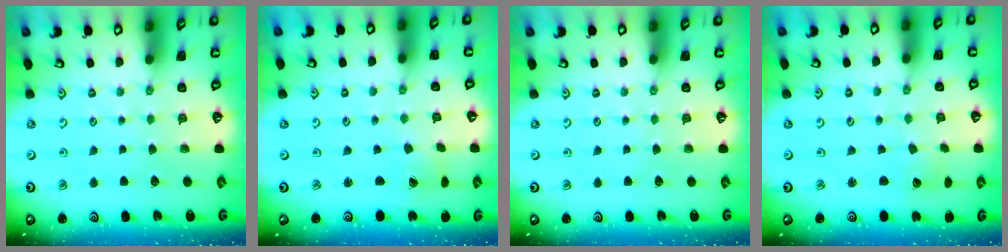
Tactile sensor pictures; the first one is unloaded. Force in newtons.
{"total": 1.6, "press": 1.5, "slide": 0.3}
{"total": 0.0}
{"total": 2.0, "press": 2.0, "slide": 0.1}